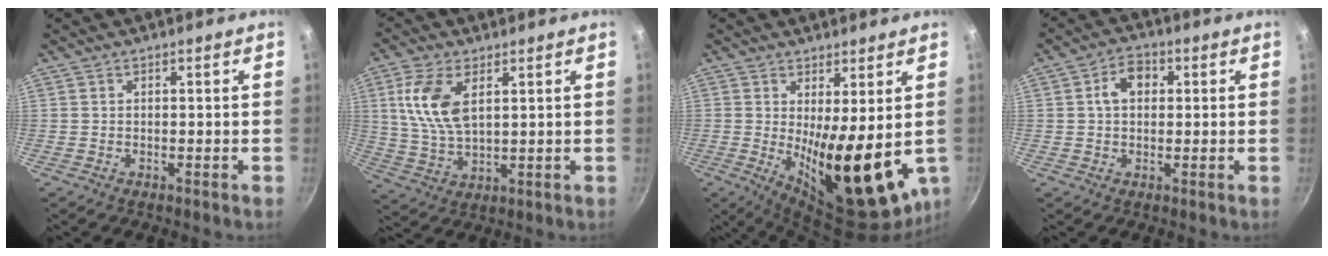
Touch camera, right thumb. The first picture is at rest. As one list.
[{"total": 10.8, "force": [3.4, 5.7, 8.6], "torque": [-0.169, -0.012, 0.071]}, {"total": 16.7, "force": [0.1, 5.6, 15.7], "torque": [-0.207, -0.035, 0.022]}, {"total": 5.7, "force": [1.0, 4.2, 3.8], "torque": [-0.041, 0.011, 0.010]}]